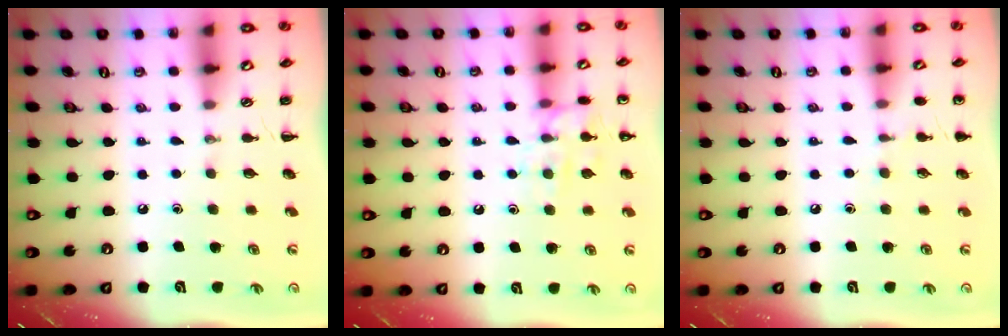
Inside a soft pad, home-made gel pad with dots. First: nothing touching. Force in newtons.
{"total": 11.2, "press": 11.1, "slide": 0.8}
{"total": 4.8, "press": 4.6, "slide": 1.4}